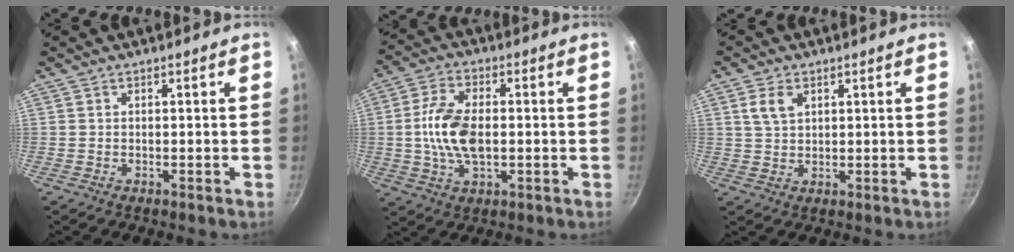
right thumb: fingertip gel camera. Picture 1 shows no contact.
{"total": 10.9, "force": [-0.3, 6.0, 9.1], "torque": [-0.174, 0.015, -0.012]}
{"total": 4.4, "force": [1.8, 2.9, 2.8], "torque": [-0.042, -0.001, 0.036]}